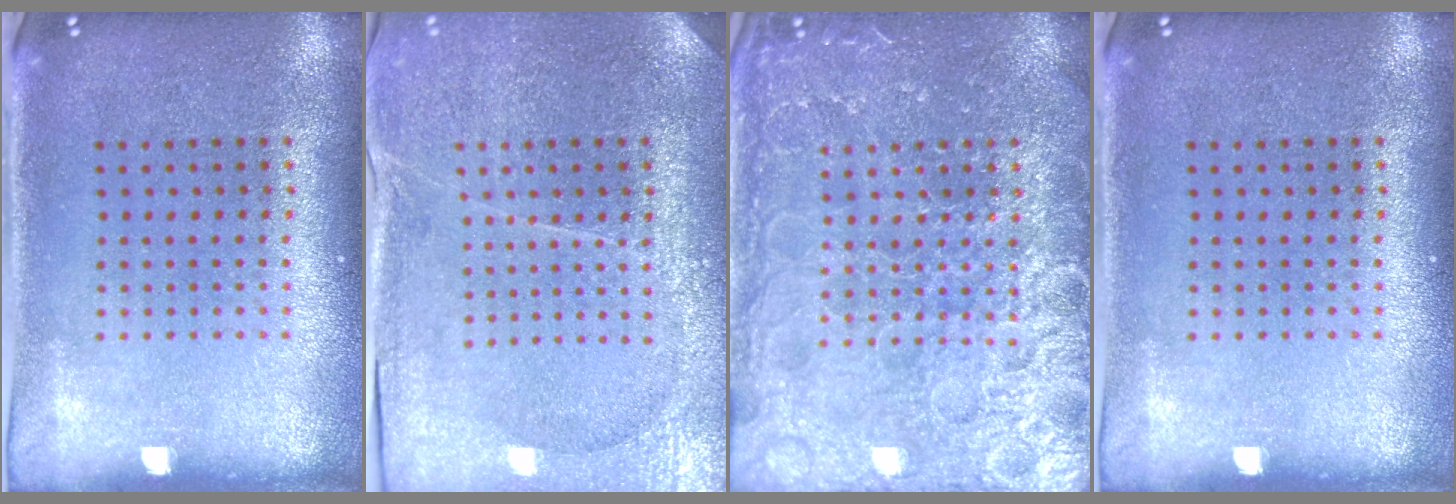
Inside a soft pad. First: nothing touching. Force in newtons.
{"total": 3.8, "press": 3.5, "slide": 1.5}
{"total": 7.0, "press": 6.9, "slide": 0.8}
{"total": 0.0}